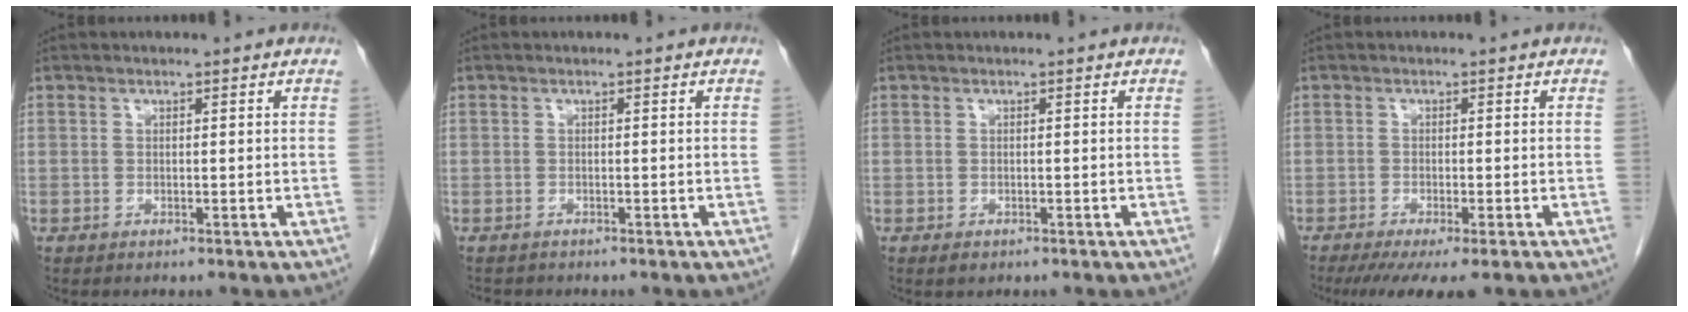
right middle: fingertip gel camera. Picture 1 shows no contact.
{"total": 0.9, "force": [-0.8, 0.4, 0.0], "torque": [-0.009, 0.000, -0.014]}
{"total": 1.4, "force": [-0.9, 0.7, 0.8], "torque": [-0.017, -0.001, -0.010]}
{"total": 6.9, "force": [-5.0, 1.0, 4.7], "torque": [-0.066, -0.017, -0.078]}